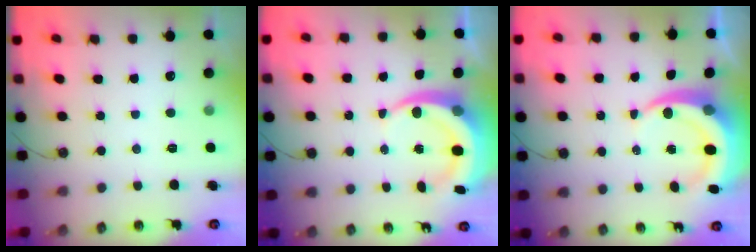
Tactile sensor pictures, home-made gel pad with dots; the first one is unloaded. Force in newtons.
{"total": 9.7, "press": 9.6, "slide": 1.4}
{"total": 8.8, "press": 8.8, "slide": 1.2}